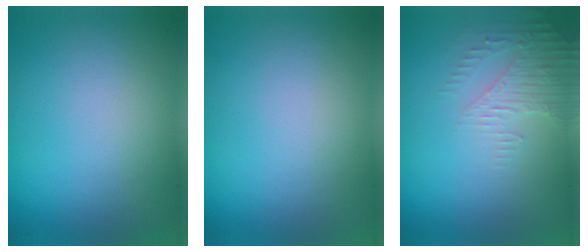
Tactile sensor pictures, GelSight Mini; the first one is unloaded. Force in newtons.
{"total": 0.0}
{"total": 2.6, "press": 2.5, "slide": 0.7}